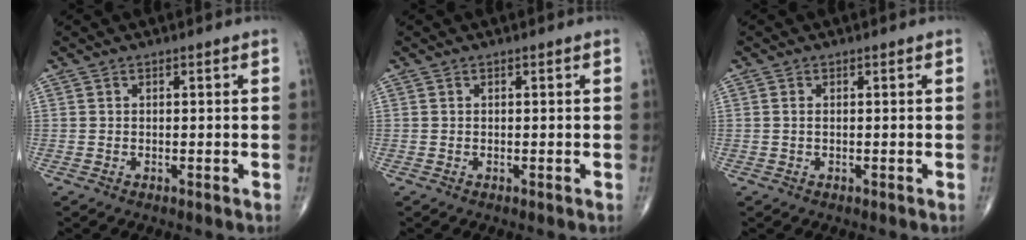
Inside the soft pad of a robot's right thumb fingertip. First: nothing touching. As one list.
[{"total": 0.0}, {"total": 0.6, "force": [0.0, 0.3, 0.5], "torque": [-0.014, 0.003, 0.000]}]